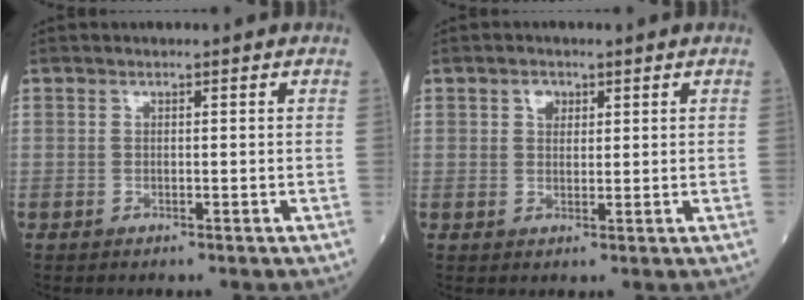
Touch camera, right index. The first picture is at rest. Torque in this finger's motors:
{"motor_torque": [0.04, 0.01, 0.02, 0.03]}